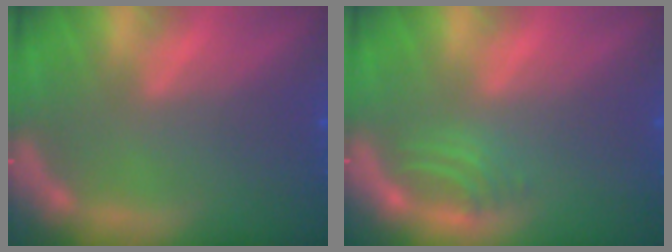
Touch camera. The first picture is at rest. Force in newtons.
{"total": 2.0}